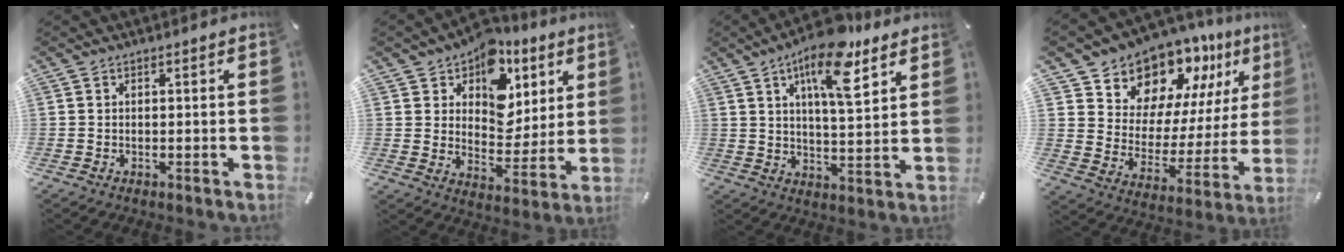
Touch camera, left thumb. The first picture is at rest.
{"total": 12.2, "force": [6.8, 9.1, 4.5], "torque": [-0.063, -0.062, 0.121]}
{"total": 15.3, "force": [8.7, 5.7, 11.2], "torque": [-0.183, -0.031, 0.145]}
{"total": 13.1, "force": [11.7, 5.9, 0.8], "torque": [-0.026, -0.132, 0.204]}